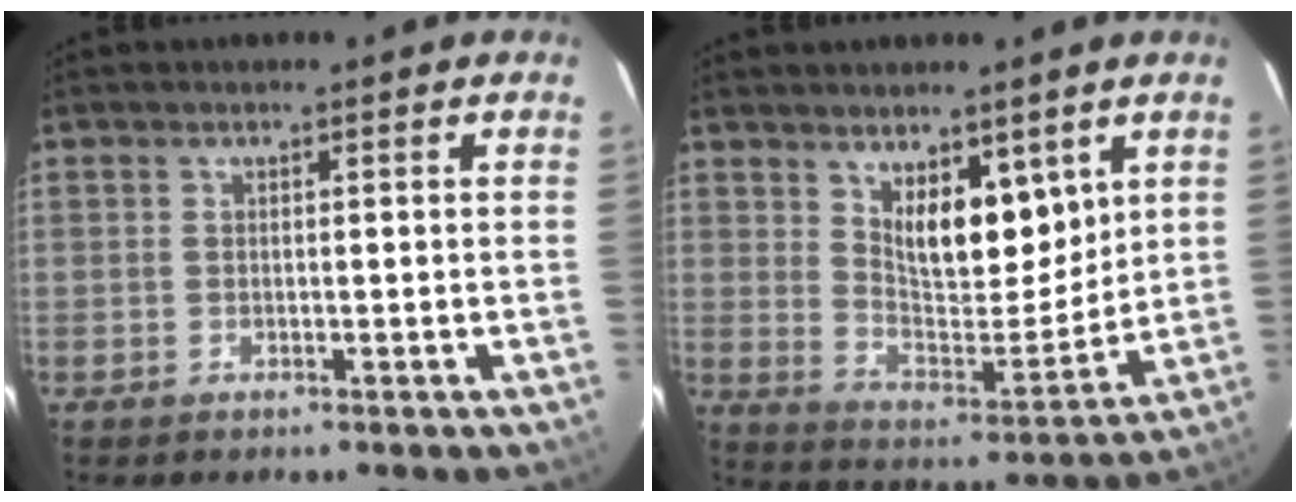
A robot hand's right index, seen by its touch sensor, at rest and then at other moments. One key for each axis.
{"total": 11.3, "fx": 6.0, "fy": 5.3, "fz": 8.0, "tx": -0.115, "ty": -0.011, "tz": 0.112}